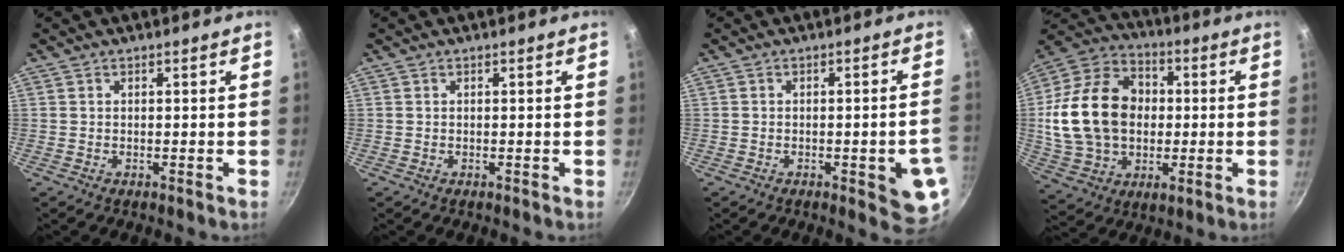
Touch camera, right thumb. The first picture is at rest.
{"total": 0.0}
{"total": 8.4, "force": [-2.2, 2.5, 7.7], "torque": [-0.071, 0.008, -0.024]}
{"total": 21.8, "force": [1.1, 16.1, 14.6], "torque": [-0.254, 0.024, 0.022]}